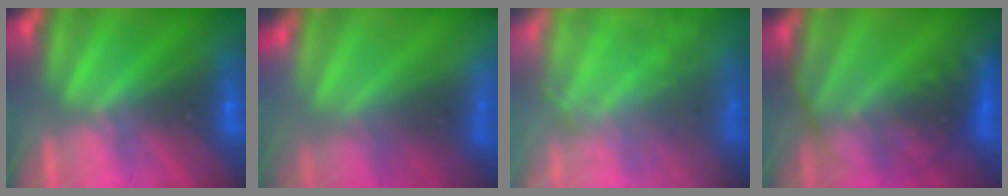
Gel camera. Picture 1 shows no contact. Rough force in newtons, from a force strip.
{"total": 8.5}
{"total": 11.4}
{"total": 9.4}